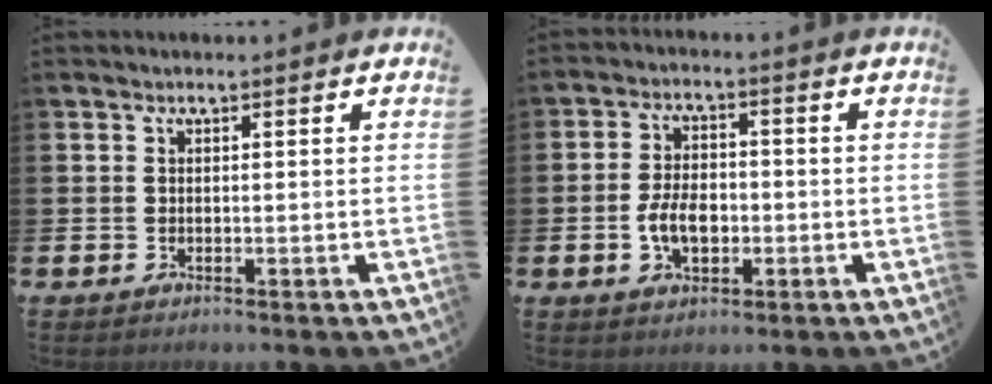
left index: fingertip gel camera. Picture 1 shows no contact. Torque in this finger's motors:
{"motor_torque": [1.03, 0.36, 0.19, 0.13]}